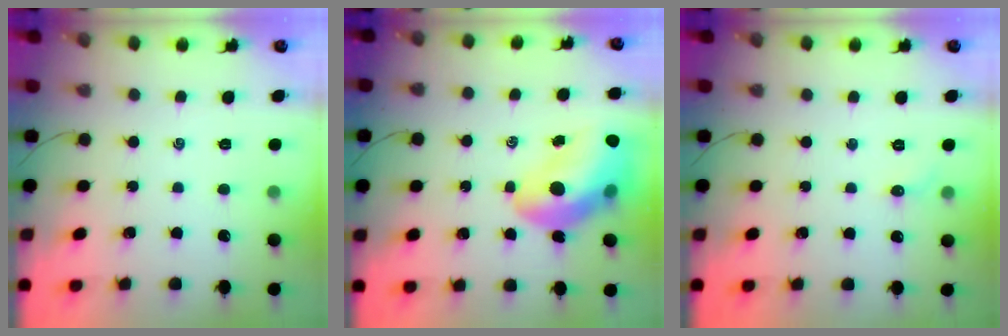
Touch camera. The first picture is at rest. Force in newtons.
{"total": 16.0, "press": 15.3, "slide": 4.7}
{"total": 3.6, "press": 3.4, "slide": 1.2}